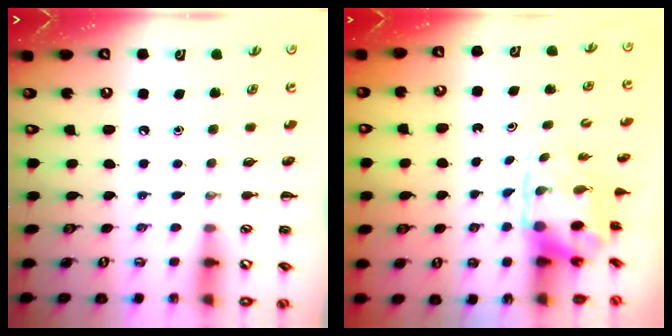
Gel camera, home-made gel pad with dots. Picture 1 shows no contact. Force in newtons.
{"total": 3.7, "press": 3.7, "slide": 0.8}